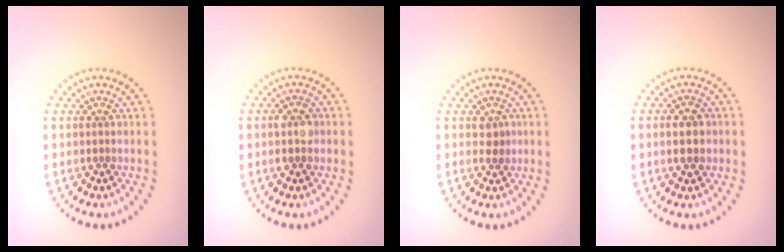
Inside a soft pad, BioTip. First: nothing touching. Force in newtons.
{"total": 2.0, "press": 2.0, "slide": 0.2}
{"total": 1.2, "press": 1.1, "slide": 0.4}
{"total": 2.6, "press": 2.6, "slide": 0.1}